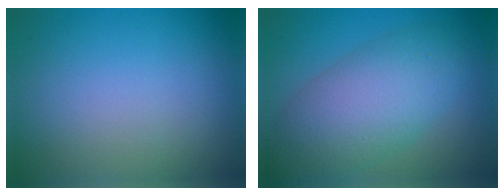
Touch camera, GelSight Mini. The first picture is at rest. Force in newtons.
{"total": 7.8, "press": 7.8, "slide": 0.4}